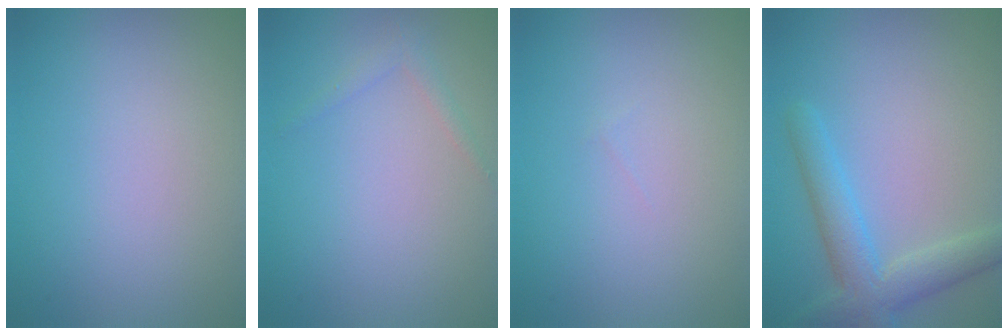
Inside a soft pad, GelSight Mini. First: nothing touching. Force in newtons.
{"total": 1.1, "press": 1.1, "slide": 0.1}
{"total": 0.0}
{"total": 4.4, "press": 4.4, "slide": 0.2}